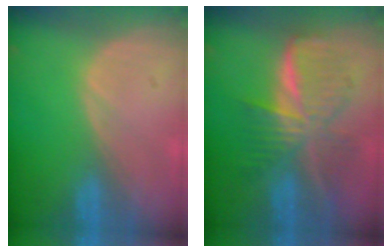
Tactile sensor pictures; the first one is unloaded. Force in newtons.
{"total": 8.9, "press": 8.9, "slide": 0.6}